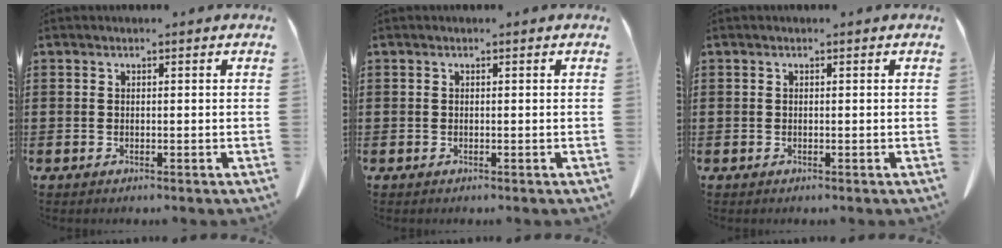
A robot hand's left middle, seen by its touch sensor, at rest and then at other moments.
{"total": 0.0}
{"total": 0.0}